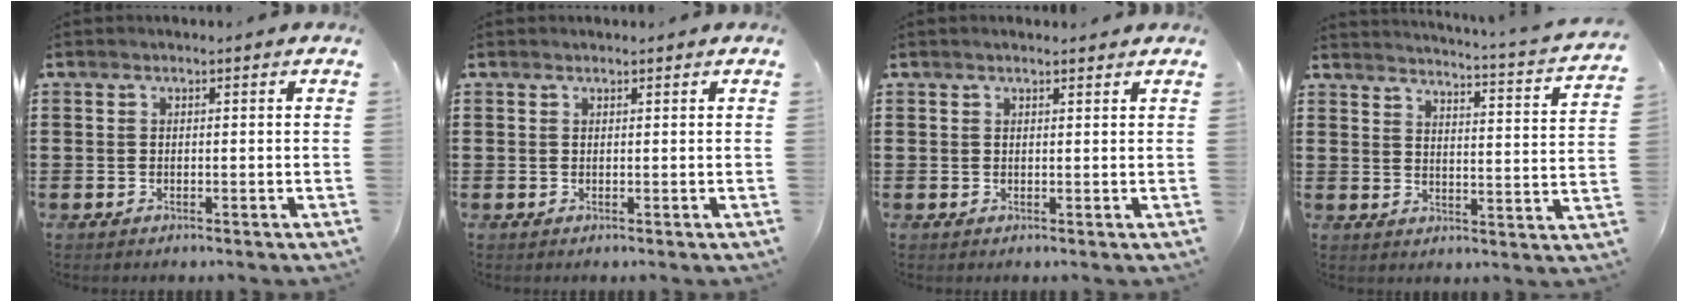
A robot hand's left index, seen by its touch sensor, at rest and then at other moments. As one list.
[{"total": 0.5, "force": [0.5, 0.2, 0.1], "torque": [-0.004, 0.001, 0.010]}, {"total": 1.1, "force": [1.0, 0.1, 0.4], "torque": [-0.009, 0.001, 0.017]}, {"total": 2.8, "force": [2.4, -0.9, 1.2], "torque": [-0.031, -0.039, 0.027]}]